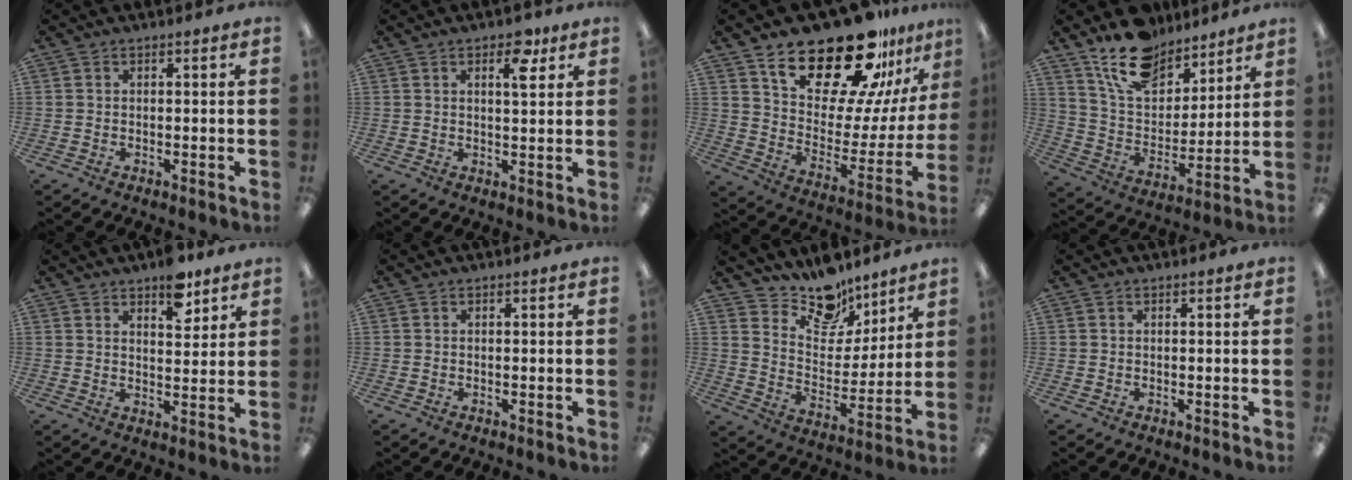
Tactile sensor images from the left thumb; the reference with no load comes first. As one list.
[{"total": 6.1, "force": [3.3, 2.5, 4.5], "torque": [-0.058, -0.009, 0.049]}, {"total": 25.0, "force": [19.1, 9.3, 13.3], "torque": [-0.205, -0.133, 0.325]}, {"total": 10.4, "force": [8.2, 5.9, 2.4], "torque": [-0.037, -0.053, 0.153]}, {"total": 8.3, "force": [5.8, 3.8, 4.7], "torque": [-0.049, -0.033, 0.096]}, {"total": 0.0}, {"total": 13.3, "force": [11.2, 6.2, 3.7], "torque": [-0.065, -0.084, 0.208]}, {"total": 0.0}]